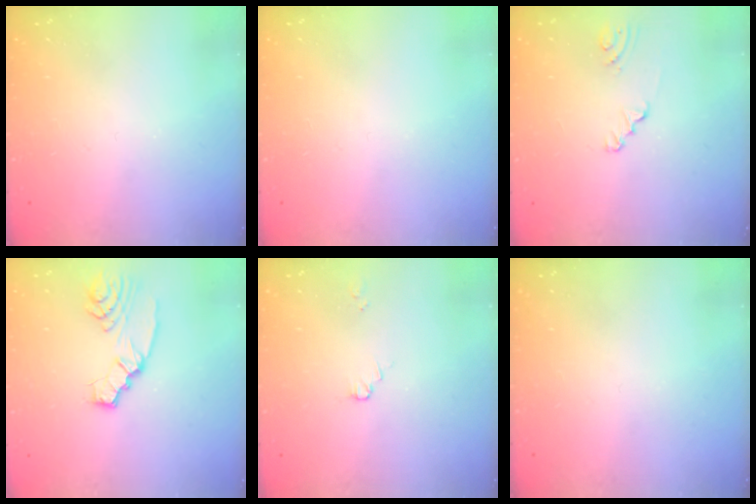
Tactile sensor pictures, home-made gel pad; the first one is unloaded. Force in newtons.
{"total": 0.0}
{"total": 1.3, "press": 1.3, "slide": 0.1}
{"total": 5.9, "press": 5.9, "slide": 0.2}
{"total": 0.9, "press": 0.8, "slide": 0.2}
{"total": 0.0}